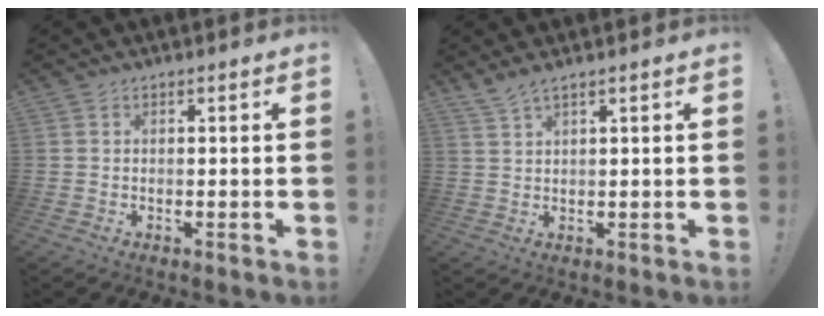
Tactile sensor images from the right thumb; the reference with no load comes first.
{"total": 3.1, "force": [2.5, 0.1, 2.0], "torque": [-0.046, -0.009, 0.046]}